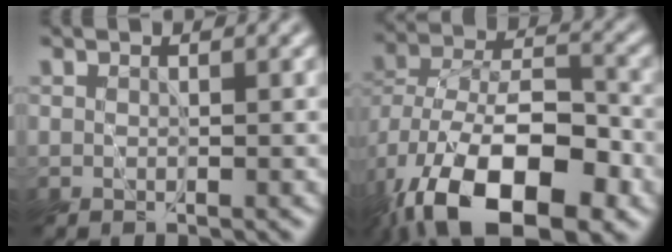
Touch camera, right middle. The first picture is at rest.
{"total": 15.4, "force": [-8.3, 7.9, 10.3], "torque": [-0.189, -0.018, -0.136]}